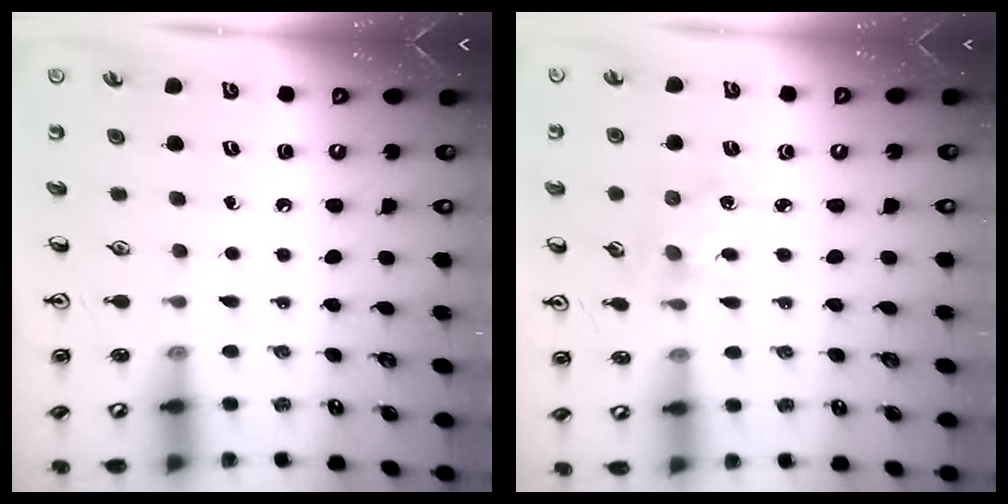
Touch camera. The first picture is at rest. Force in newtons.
{"total": 1.4, "press": 1.3, "slide": 0.2}